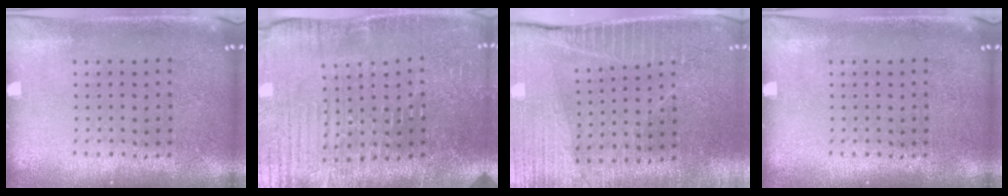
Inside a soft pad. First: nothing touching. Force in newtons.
{"total": 4.1, "press": 4.1, "slide": 0.6}
{"total": 3.6, "press": 3.5, "slide": 0.4}
{"total": 0.0}